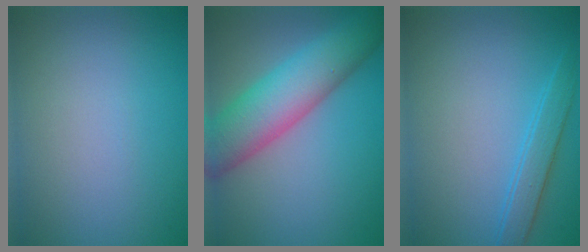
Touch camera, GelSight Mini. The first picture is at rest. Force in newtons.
{"total": 8.2, "press": 8.2, "slide": 0.3}
{"total": 2.2, "press": 2.2, "slide": 0.1}